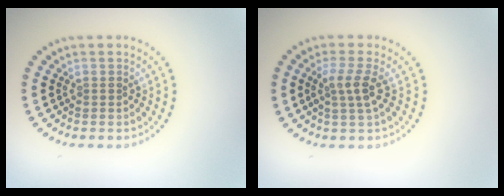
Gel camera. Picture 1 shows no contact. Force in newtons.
{"total": 2.5, "press": 2.2, "slide": 1.3}